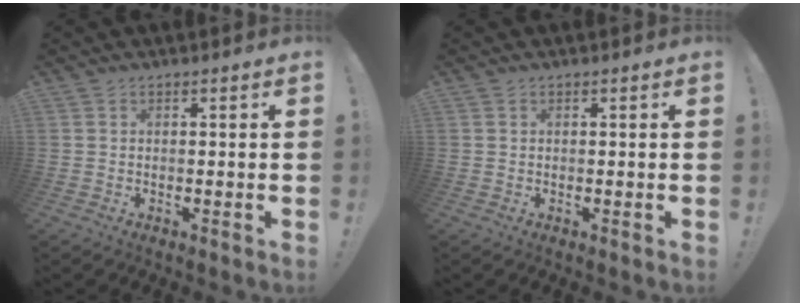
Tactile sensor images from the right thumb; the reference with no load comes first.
{"total": 0.0}